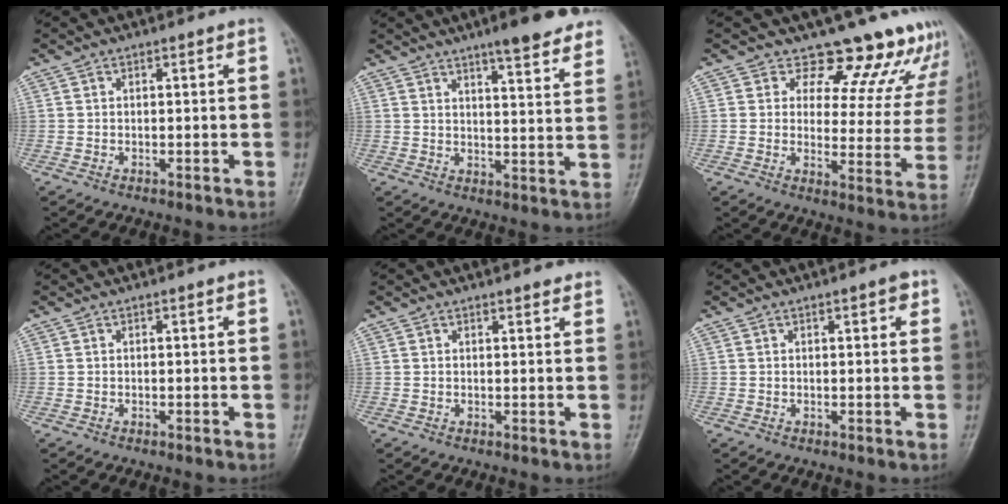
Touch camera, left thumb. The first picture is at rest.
{"total": 12.1, "force": [9.2, 2.0, 7.6], "torque": [-0.077, -0.041, 0.112]}
{"total": 15.0, "force": [13.6, 5.9, 2.7], "torque": [0.023, -0.105, 0.140]}
{"total": 0.0}
{"total": 1.7, "force": [1.5, 0.5, 0.6], "torque": [-0.003, -0.006, 0.018]}
{"total": 1.7, "force": [0.9, 0.6, 1.3], "torque": [-0.014, -0.001, 0.010]}